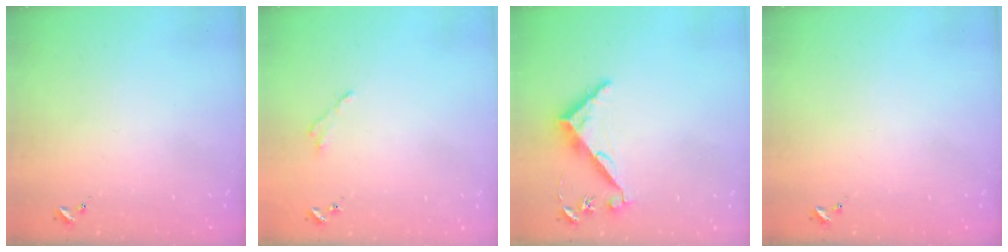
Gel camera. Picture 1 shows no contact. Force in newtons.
{"total": 2.5, "press": 2.5, "slide": 0.2}
{"total": 6.7, "press": 6.6, "slide": 0.7}
{"total": 0.0}